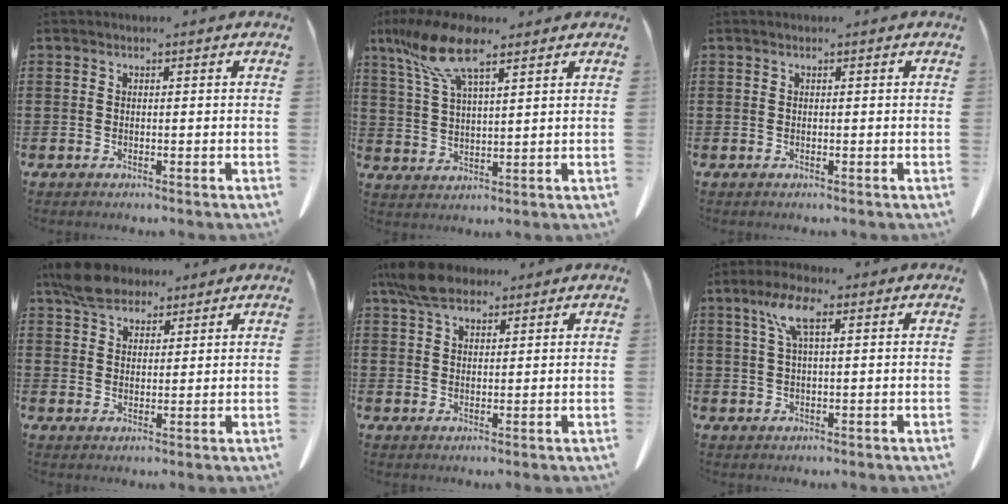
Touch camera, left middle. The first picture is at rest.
{"total": 10.0, "force": [6.6, 2.9, 6.9], "torque": [-0.166, -0.013, 0.118]}
{"total": 0.0}
{"total": 6.2, "force": [5.0, 3.0, 2.2], "torque": [-0.052, -0.001, 0.094]}
{"total": 6.1, "force": [4.6, 2.7, 3.0], "torque": [-0.073, 0.004, 0.088]}
{"total": 6.5, "force": [3.1, 1.8, 5.4], "torque": [-0.116, 0.010, 0.053]}